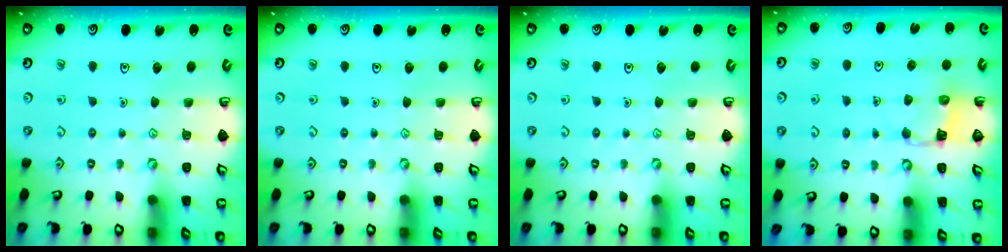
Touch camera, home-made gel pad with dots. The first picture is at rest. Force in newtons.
{"total": 0.0}
{"total": 0.0}
{"total": 3.4, "press": 3.3, "slide": 0.5}